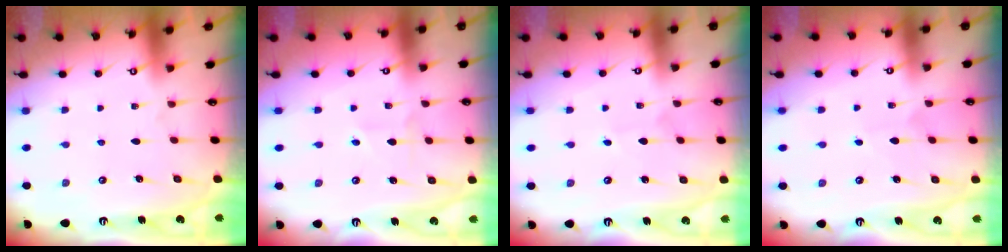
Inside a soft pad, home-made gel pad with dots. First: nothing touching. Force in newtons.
{"total": 1.9, "press": 1.7, "slide": 1.0}
{"total": 1.7, "press": 1.7, "slide": 0.1}
{"total": 3.1, "press": 3.1, "slide": 0.3}